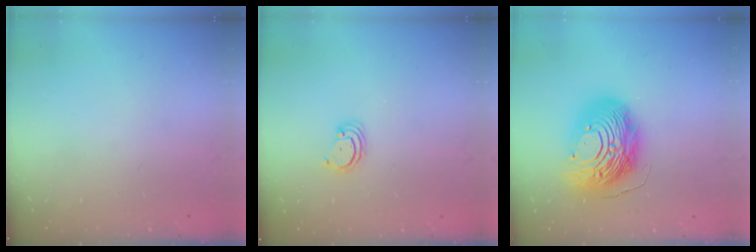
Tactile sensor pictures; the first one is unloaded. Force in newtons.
{"total": 2.3, "press": 2.3, "slide": 0.2}
{"total": 18.2, "press": 18.1, "slide": 1.7}